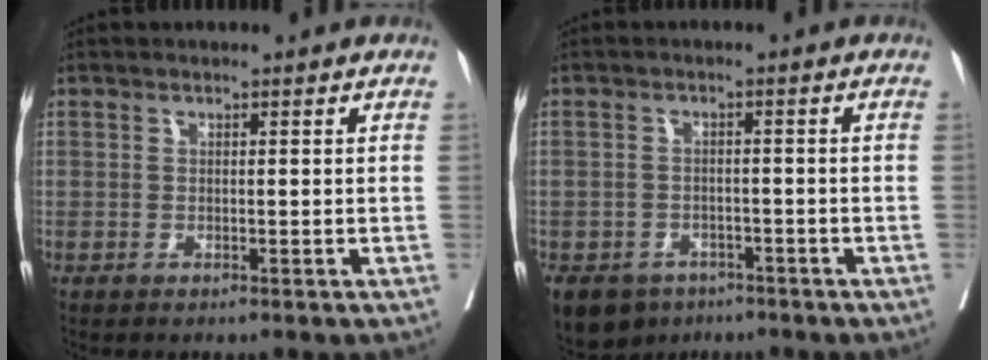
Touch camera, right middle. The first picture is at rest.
{"total": 7.5, "force": [-5.0, 5.2, 1.9], "torque": [-0.036, -0.004, -0.074]}